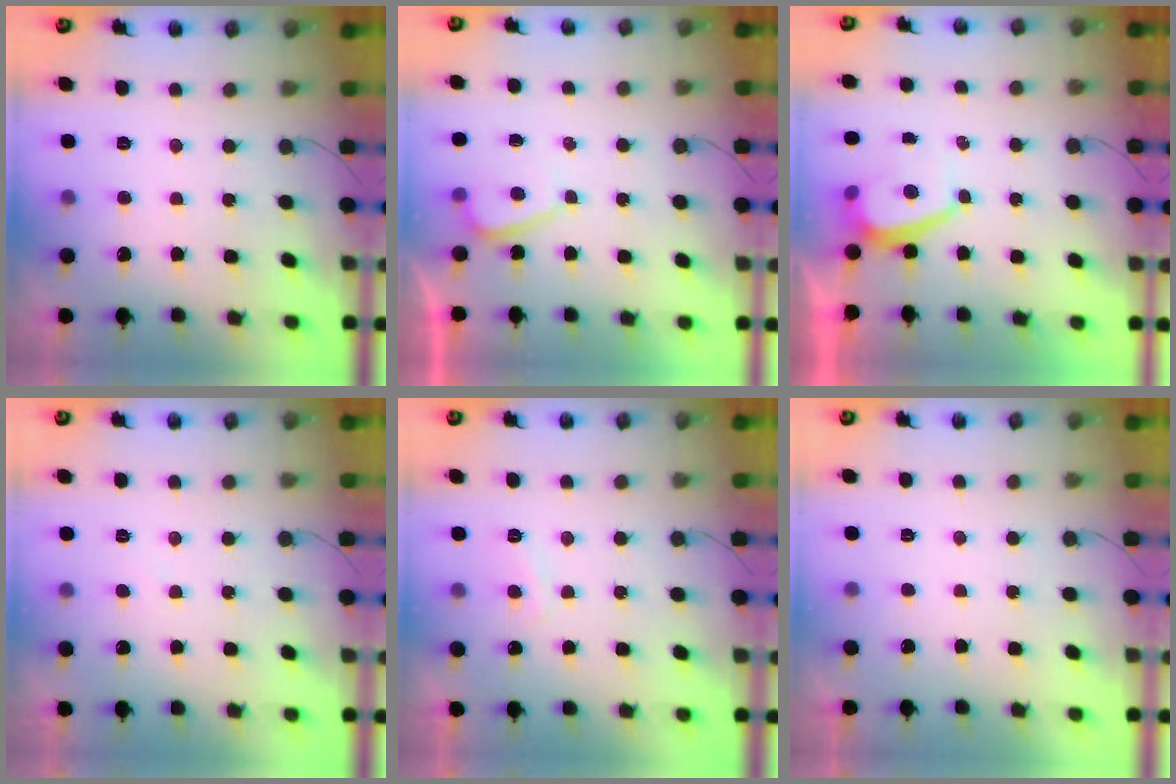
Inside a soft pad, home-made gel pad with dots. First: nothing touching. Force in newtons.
{"total": 1.6, "press": 1.5, "slide": 0.6}
{"total": 1.7, "press": 1.6, "slide": 0.6}
{"total": 1.1, "press": 1.0, "slide": 0.4}
{"total": 2.7, "press": 2.5, "slide": 0.8}
{"total": 2.3, "press": 2.3, "slide": 0.4}